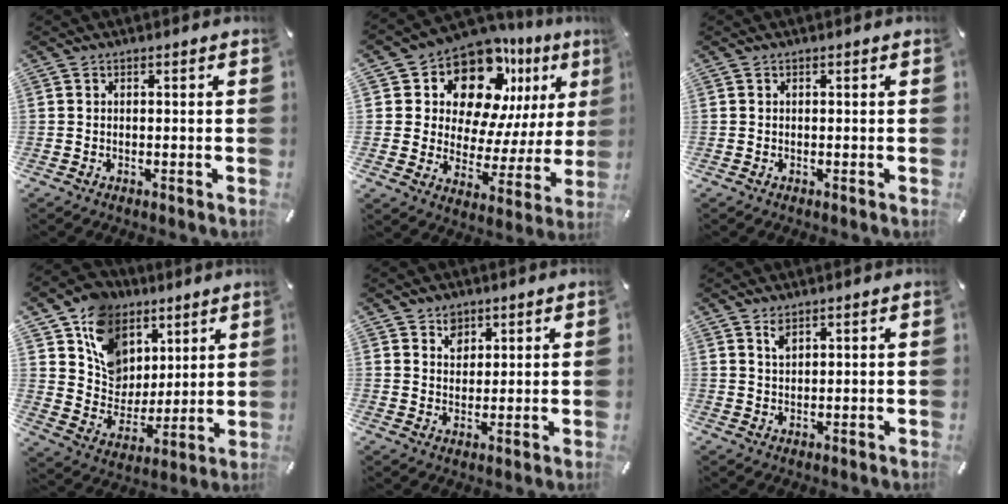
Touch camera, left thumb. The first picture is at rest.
{"total": 15.3, "force": [11.1, 8.6, 6.0], "torque": [-0.100, -0.100, 0.195]}
{"total": 0.0}
{"total": 13.9, "force": [7.3, 11.4, 3.1], "torque": [-0.075, -0.053, 0.146]}
{"total": 4.3, "force": [2.3, 3.5, 0.5], "torque": [0.003, -0.007, 0.040]}
{"total": 2.5, "force": [1.8, 1.0, 1.3], "torque": [-0.030, -0.001, 0.034]}